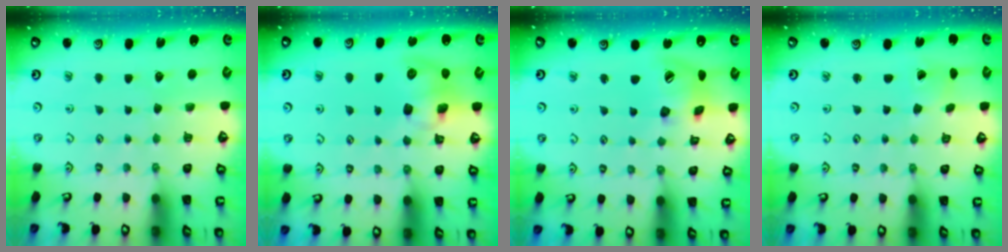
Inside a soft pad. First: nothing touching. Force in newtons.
{"total": 9.1, "press": 9.1, "slide": 0.6}
{"total": 15.3, "press": 15.1, "slide": 2.2}
{"total": 1.6, "press": 1.6, "slide": 0.1}